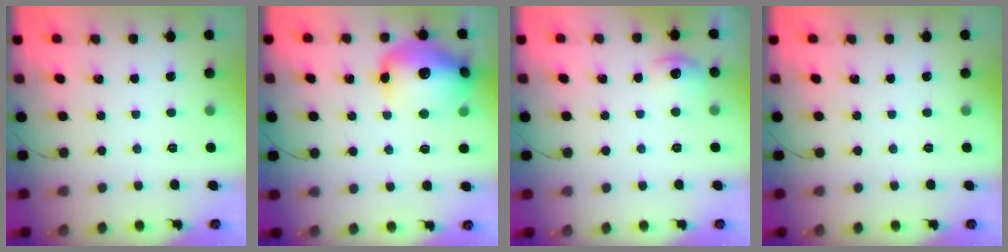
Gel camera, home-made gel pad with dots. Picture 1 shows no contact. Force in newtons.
{"total": 18.3, "press": 18.2, "slide": 1.6}
{"total": 6.3, "press": 6.1, "slide": 1.7}
{"total": 0.0}